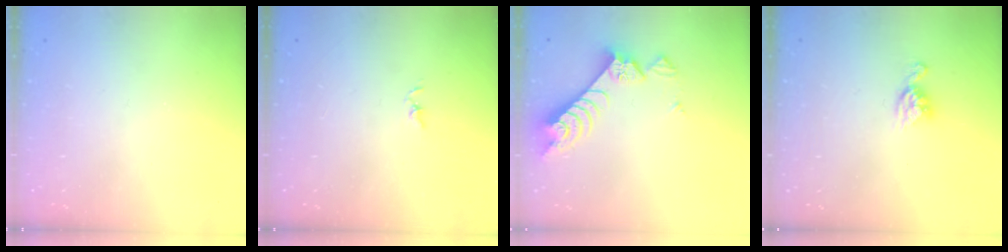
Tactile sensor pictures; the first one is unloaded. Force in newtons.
{"total": 1.2, "press": 1.1, "slide": 0.2}
{"total": 7.6, "press": 7.6, "slide": 0.5}
{"total": 7.2, "press": 7.2, "slide": 0.4}